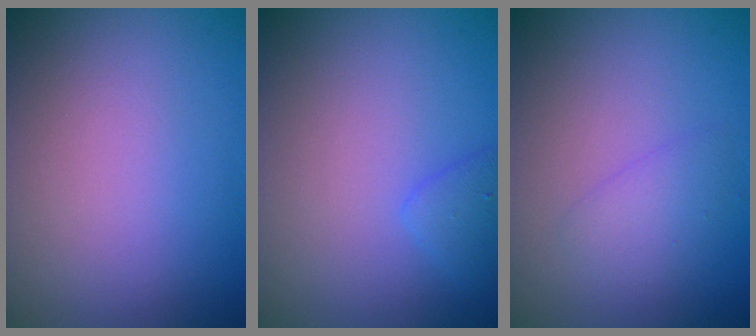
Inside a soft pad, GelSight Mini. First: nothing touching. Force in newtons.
{"total": 1.4, "press": 1.4, "slide": 0.1}
{"total": 1.6, "press": 1.6, "slide": 0.1}